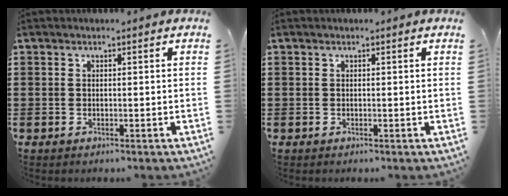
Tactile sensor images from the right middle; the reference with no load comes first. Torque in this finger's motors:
{"motor_torque": [0.08, -0.08, 0.02, -0.01]}